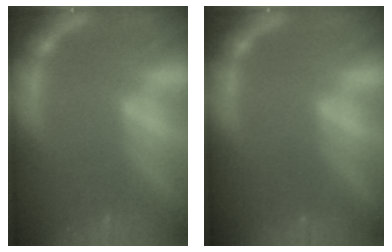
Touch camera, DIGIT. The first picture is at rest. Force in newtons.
{"total": 1.0}